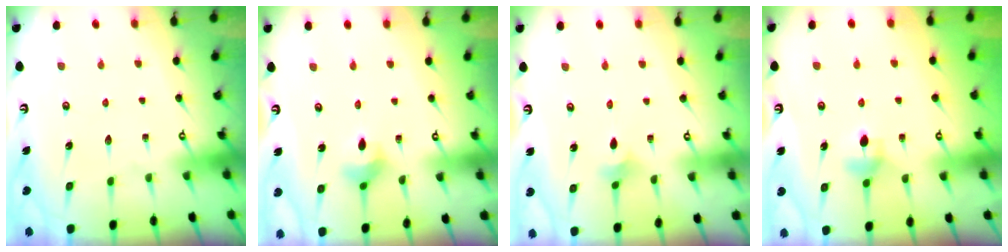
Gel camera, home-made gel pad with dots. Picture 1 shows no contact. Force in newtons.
{"total": 4.3, "press": 4.3, "slide": 0.6}
{"total": 1.6, "press": 1.5, "slide": 0.4}
{"total": 5.2, "press": 5.1, "slide": 0.7}